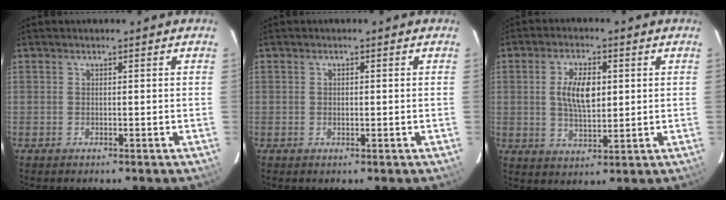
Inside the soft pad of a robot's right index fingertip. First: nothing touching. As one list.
[{"total": 0.8, "force": [-0.1, 0.6, 0.6], "torque": [-0.009, 0.001, -0.003]}, {"total": 7.8, "force": [1.3, 3.8, 6.7], "torque": [-0.123, 0.005, 0.026]}]